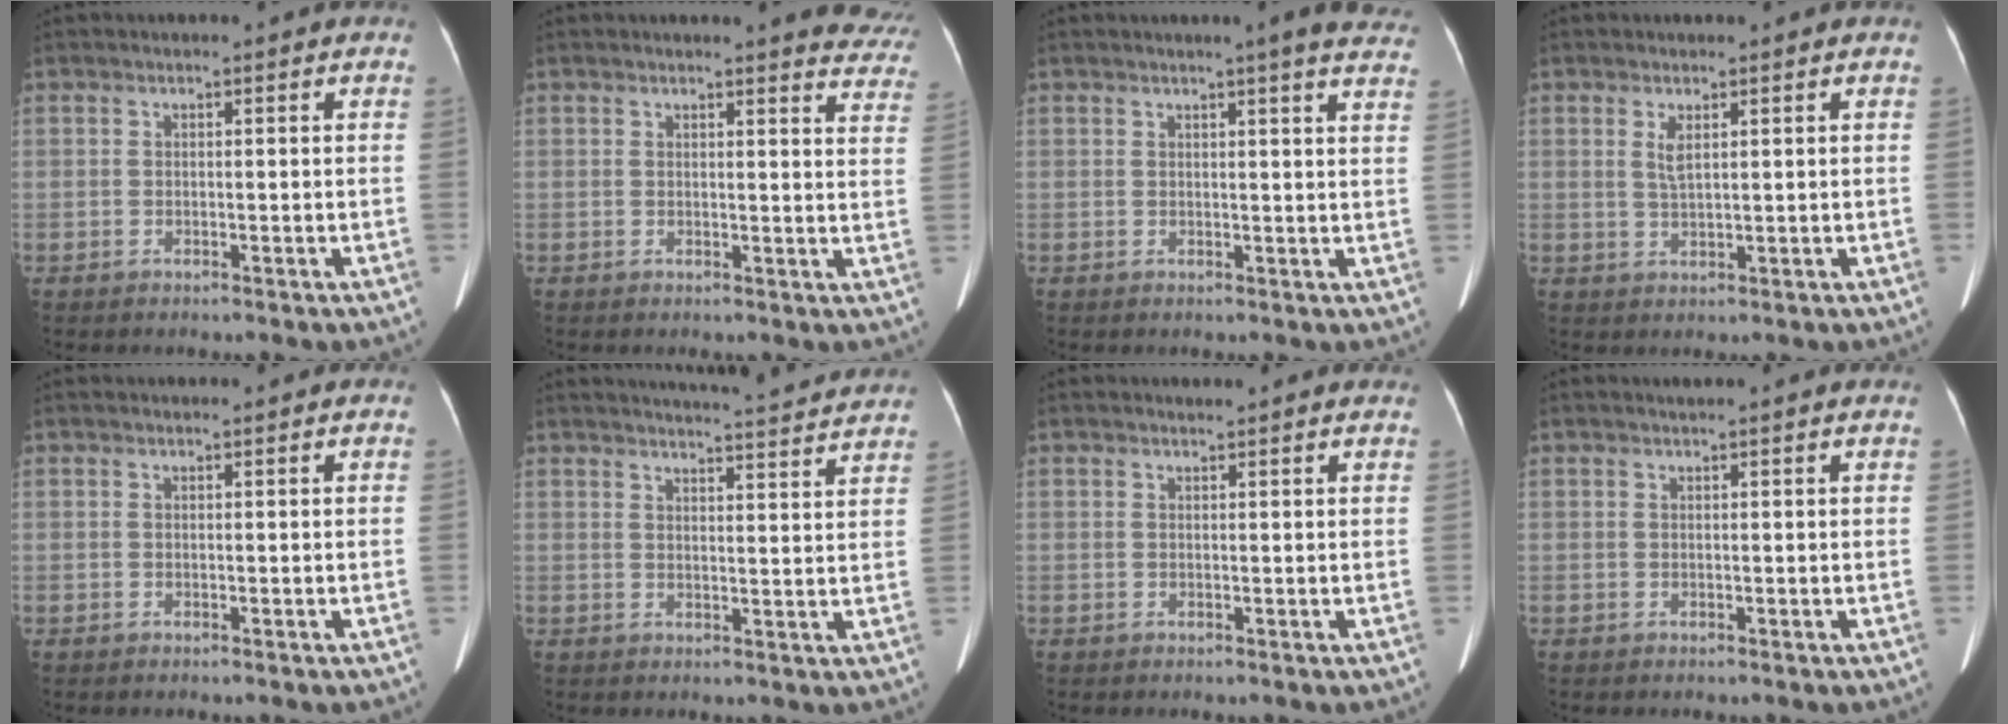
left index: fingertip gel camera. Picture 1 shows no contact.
{"total": 9.2, "force": [8.9, 1.6, 1.8], "torque": [0.015, -0.050, 0.060]}
{"total": 9.9, "force": [8.6, 0.3, 4.9], "torque": [-0.041, -0.015, 0.072]}
{"total": 2.1, "force": [1.0, 0.5, 1.9], "torque": [-0.046, -0.005, 0.024]}
{"total": 1.4, "force": [1.3, 0.1, 0.3], "torque": [-0.004, 0.018, 0.020]}
{"total": 13.6, "force": [13.1, -0.2, 3.7], "torque": [-0.053, -0.016, 0.152]}
{"total": 3.9, "force": [3.8, 0.2, 1.0], "torque": [-0.017, 0.014, 0.037]}
{"total": 2.6, "force": [2.4, -0.3, 1.0], "torque": [-0.014, 0.016, 0.030]}